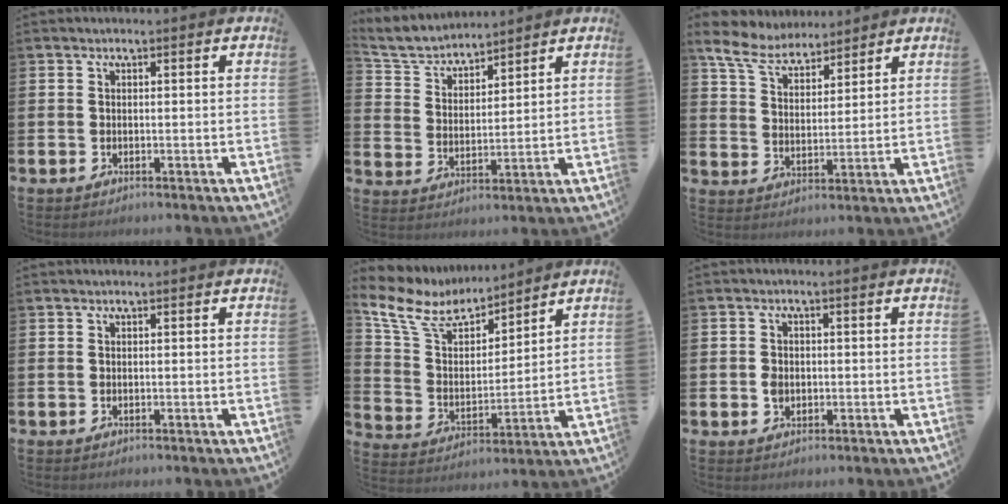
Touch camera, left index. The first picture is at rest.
{"total": 4.8, "force": [4.7, 1.2, 0.2], "torque": [-0.029, -0.027, 0.082]}
{"total": 6.6, "force": [6.1, 2.2, 1.4], "torque": [-0.058, -0.031, 0.110]}
{"total": 0.0}
{"total": 9.7, "force": [8.2, 4.0, 3.2], "torque": [-0.111, -0.046, 0.147]}
{"total": 2.2, "force": [-0.2, 1.9, 1.2], "torque": [-0.016, 0.006, -0.008]}